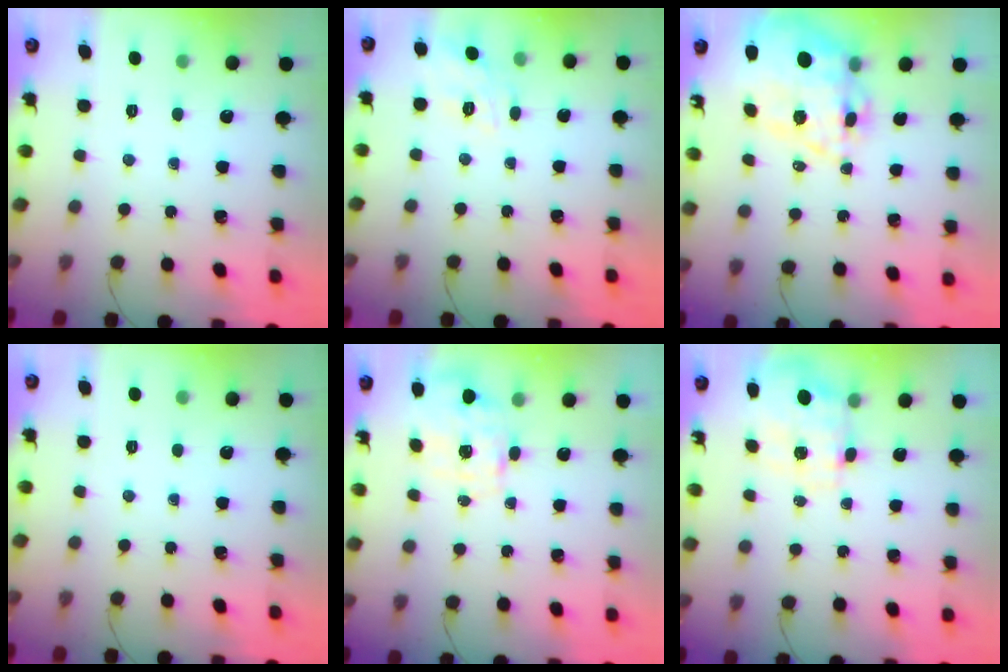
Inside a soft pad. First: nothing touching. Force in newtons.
{"total": 10.7, "press": 10.7, "slide": 1.3}
{"total": 15.9, "press": 15.1, "slide": 4.9}
{"total": 0.0}
{"total": 2.8, "press": 2.6, "slide": 0.9}
{"total": 3.6, "press": 3.4, "slide": 1.1}